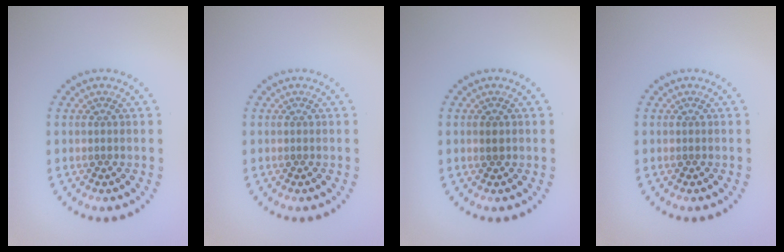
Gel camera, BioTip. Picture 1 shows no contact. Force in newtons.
{"total": 0.0}
{"total": 0.8, "press": 0.8, "slide": 0.1}
{"total": 0.0}